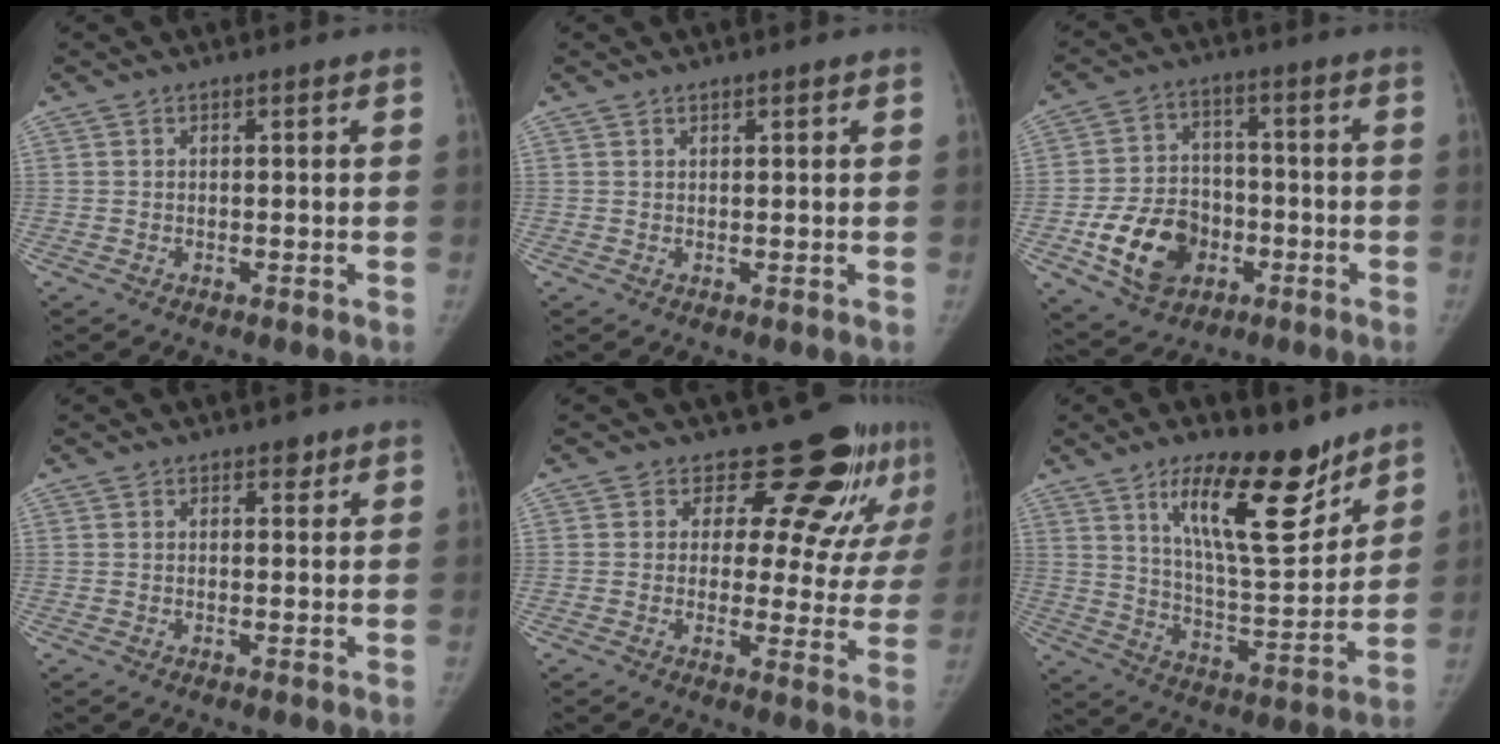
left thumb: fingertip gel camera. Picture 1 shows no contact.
{"total": 0.7, "force": [0.5, 0.2, 0.3], "torque": [-0.005, -0.003, 0.008]}
{"total": 14.2, "force": [-4.9, 10.7, 7.9], "torque": [-0.107, 0.021, -0.078]}
{"total": 1.4, "force": [0.9, 0.9, 0.6], "torque": [0.004, -0.004, 0.010]}
{"total": 14.2, "force": [10.8, 6.6, 6.5], "torque": [-0.025, -0.075, 0.119]}
{"total": 18.1, "force": [11.6, 6.0, 12.6], "torque": [-0.159, -0.084, 0.199]}